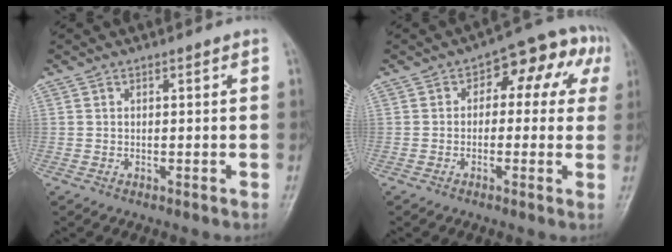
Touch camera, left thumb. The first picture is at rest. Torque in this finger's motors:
{"motor_torque": [-0.03, 0.33, 0.08, 0.31, 0.06]}